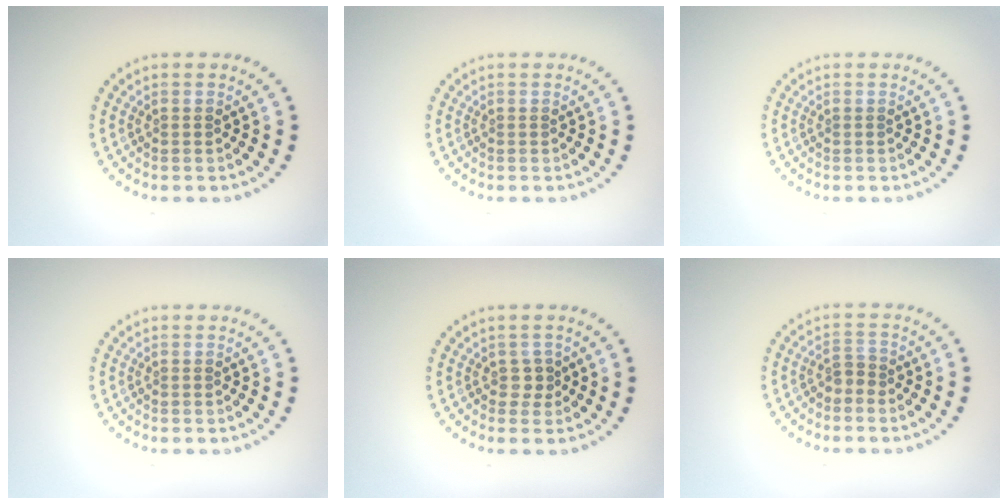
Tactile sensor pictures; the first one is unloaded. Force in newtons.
{"total": 0.0}
{"total": 0.0}
{"total": 0.0}
{"total": 0.9, "press": 0.8, "slide": 0.5}
{"total": 1.3, "press": 1.0, "slide": 0.8}